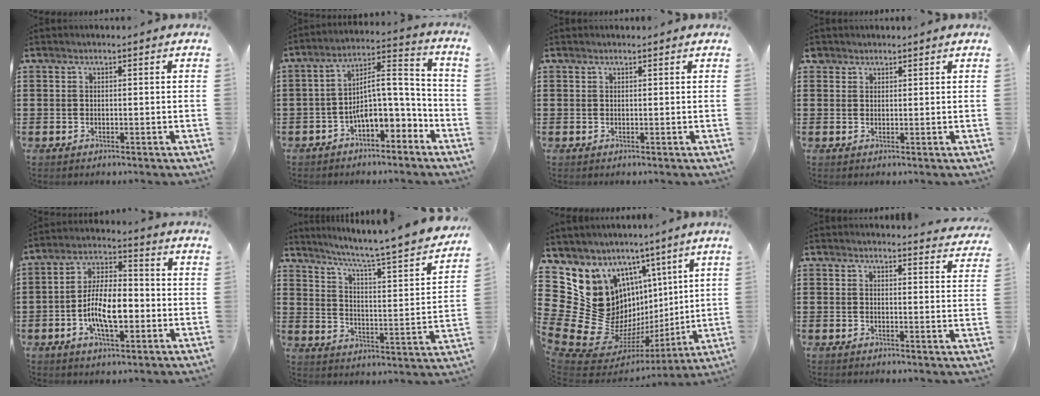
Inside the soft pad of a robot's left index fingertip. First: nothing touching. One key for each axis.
{"total": 7.6, "fx": -4.8, "fy": 2.8, "fz": 5.2, "tx": -0.091, "ty": -0.002, "tz": -0.095}
{"total": 0.6, "fx": 0.4, "fy": 0.4, "fz": -0.2, "tx": 0.002, "ty": 0.002, "tz": 0.008}
{"total": 1.6, "fx": 1.3, "fy": 0.9, "fz": -0.1, "tx": -0.004, "ty": 0.006, "tz": 0.026}
{"total": 9.3, "fx": -2.6, "fy": 4.1, "fz": 7.9, "tx": -0.171, "ty": 0.001, "tz": -0.054}
{"total": 4.6, "fx": 4.0, "fy": -0.4, "fz": 2.4, "tx": -0.069, "ty": -0.044, "tz": 0.054}
{"total": 18.1, "fx": 2.5, "fy": 15.9, "fz": 8.2, "tx": -0.208, "ty": -0.076, "tz": 0.101}
{"total": 2.7, "fx": 2.7, "fy": 0.0, "fz": 0.1, "tx": -0.004, "ty": -0.015, "tz": 0.049}